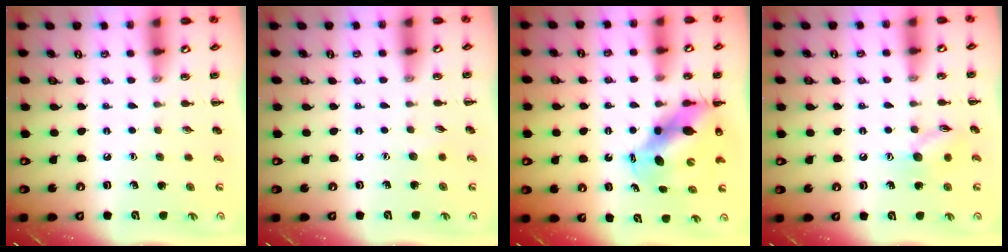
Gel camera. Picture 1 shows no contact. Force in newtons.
{"total": 3.8, "press": 3.7, "slide": 0.9}
{"total": 10.2, "press": 9.8, "slide": 2.8}
{"total": 8.6, "press": 8.6, "slide": 0.7}